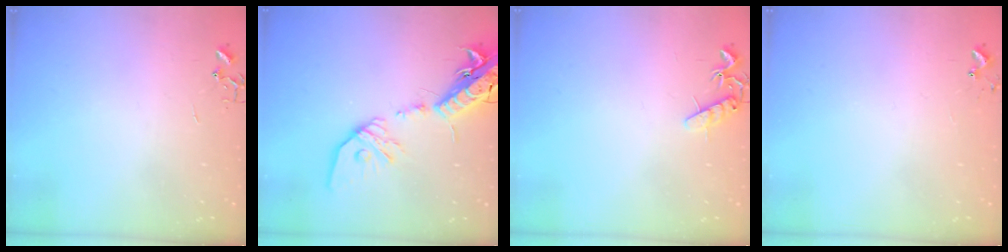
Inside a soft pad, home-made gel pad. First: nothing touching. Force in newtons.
{"total": 21.0, "press": 20.6, "slide": 4.1}
{"total": 8.0, "press": 8.0, "slide": 0.4}
{"total": 5.5, "press": 5.4, "slide": 0.4}